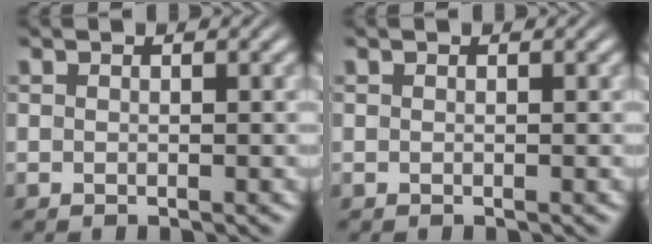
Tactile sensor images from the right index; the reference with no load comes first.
{"total": 0.0}